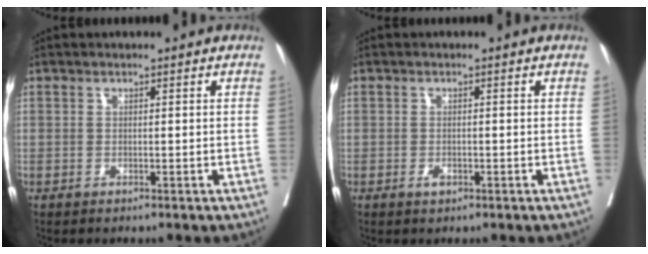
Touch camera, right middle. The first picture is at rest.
{"total": 1.2, "force": [-0.6, 0.6, 0.8], "torque": [-0.014, 0.001, -0.008]}